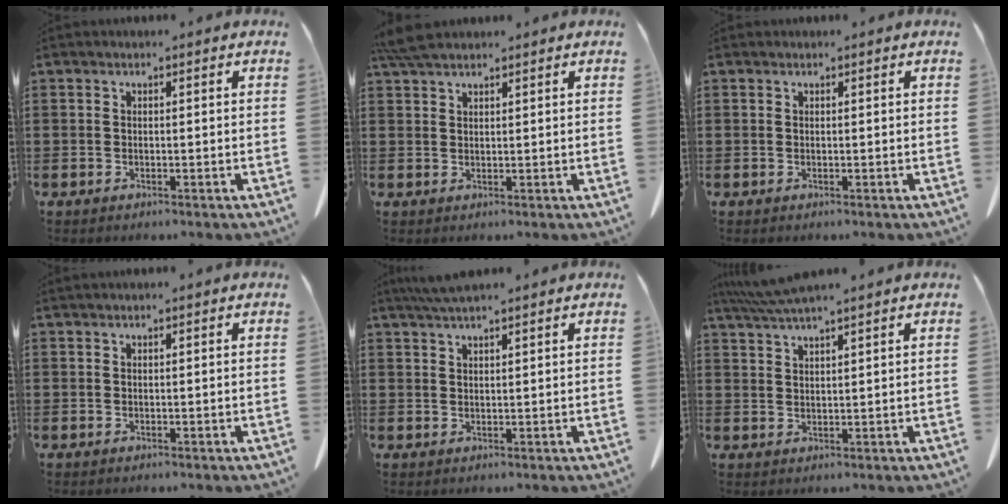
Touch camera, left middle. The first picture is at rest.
{"total": 4.0, "force": [3.3, 0.9, 2.1], "torque": [-0.051, -0.001, 0.064]}
{"total": 0.0}
{"total": 0.0}
{"total": 3.0, "force": [2.5, 0.3, 1.7], "torque": [-0.040, 0.001, 0.046]}
{"total": 3.9, "force": [3.4, 0.0, 2.0], "torque": [-0.048, -0.003, 0.064]}